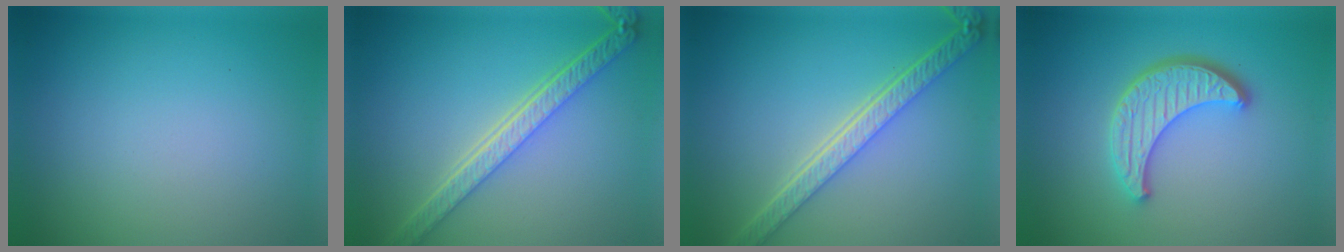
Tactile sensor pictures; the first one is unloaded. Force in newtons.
{"total": 5.3, "press": 4.2, "slide": 3.4}
{"total": 5.2, "press": 4.0, "slide": 3.3}
{"total": 4.5, "press": 3.8, "slide": 2.4}